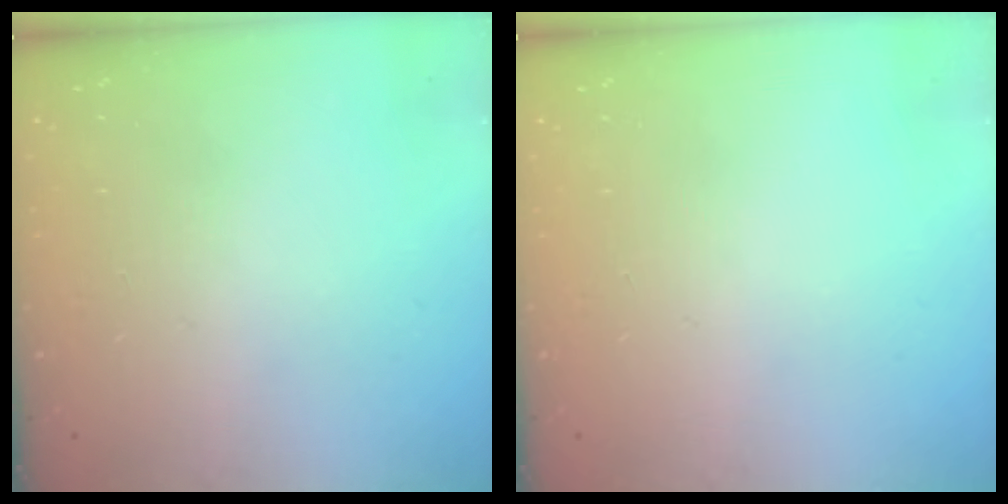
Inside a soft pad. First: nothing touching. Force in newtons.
{"total": 0.0}